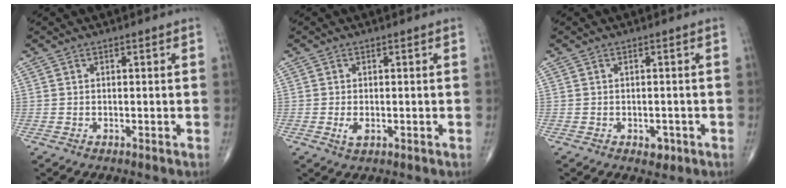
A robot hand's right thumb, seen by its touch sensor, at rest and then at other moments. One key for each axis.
{"total": 2.1, "fx": -0.5, "fy": 1.1, "fz": 1.8, "tx": -0.035, "ty": -0.004, "tz": -0.009}
{"total": 2.1, "fx": -0.9, "fy": 1.4, "fz": 1.3, "tx": -0.007, "ty": 0.002, "tz": -0.008}